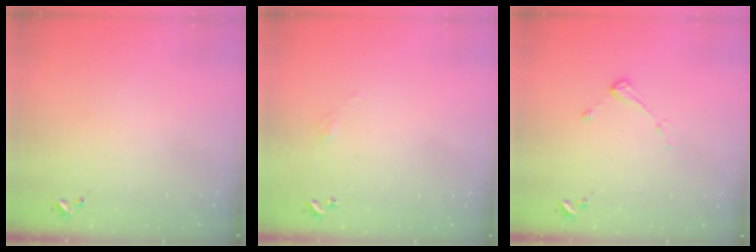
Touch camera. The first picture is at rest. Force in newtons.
{"total": 2.7, "press": 2.7, "slide": 0.2}
{"total": 4.3, "press": 4.3, "slide": 0.5}